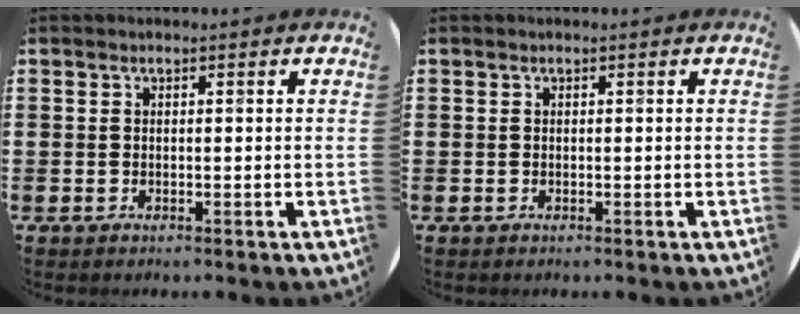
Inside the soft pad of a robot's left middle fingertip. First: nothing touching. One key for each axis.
{"total": 0.0}